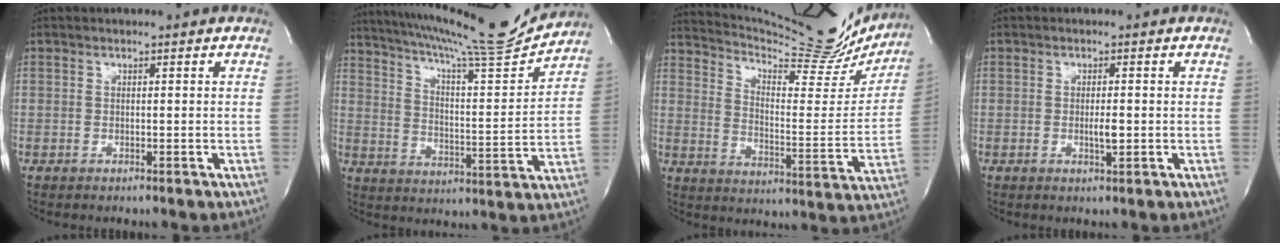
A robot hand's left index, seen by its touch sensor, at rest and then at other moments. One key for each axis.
{"total": 18.7, "fx": 17.3, "fy": -0.5, "fz": 7.1, "tx": -0.125, "ty": -0.047, "tz": 0.250}
{"total": 22.3, "fx": 20.7, "fy": 3.2, "fz": 7.7, "tx": -0.120, "ty": -0.065, "tz": 0.273}
{"total": 1.7, "fx": -0.5, "fy": 0.3, "fz": 1.6, "tx": -0.031, "ty": -0.007, "tz": -0.007}